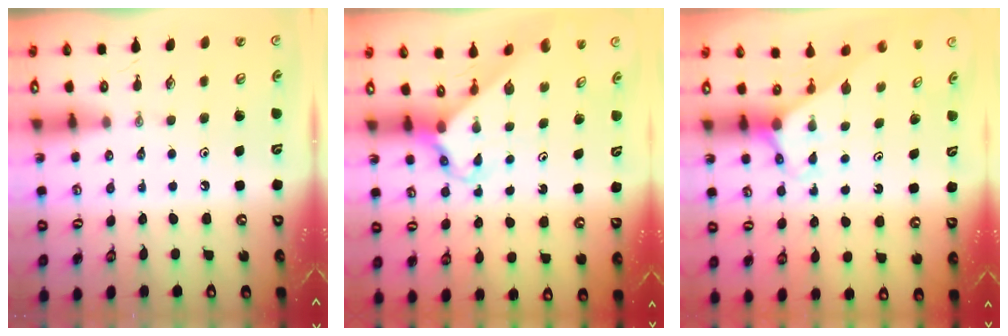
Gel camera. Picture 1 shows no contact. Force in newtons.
{"total": 2.5, "press": 2.5, "slide": 0.1}
{"total": 2.7, "press": 2.7, "slide": 0.2}